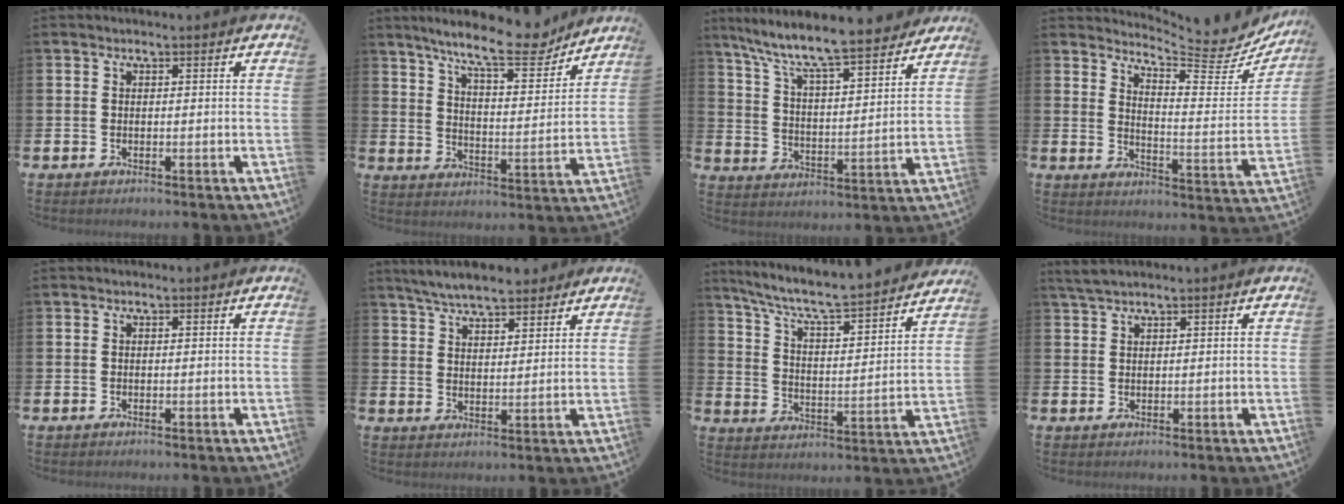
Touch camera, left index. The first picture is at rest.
{"total": 11.2, "force": [9.7, 2.1, 5.3], "torque": [-0.109, -0.052, 0.164]}
{"total": 9.1, "force": [8.5, 0.9, 3.2], "torque": [-0.097, -0.066, 0.144]}
{"total": 6.5, "force": [6.2, 0.8, 2.1], "torque": [-0.044, -0.057, 0.100]}
{"total": 0.0}
{"total": 6.0, "force": [5.7, 1.1, 1.4], "torque": [-0.043, -0.020, 0.104]}
{"total": 7.2, "force": [6.6, 0.7, 2.7], "torque": [-0.087, -0.052, 0.109]}
{"total": 2.2, "force": [1.9, 0.4, 1.1], "torque": [-0.025, 0.005, 0.036]}